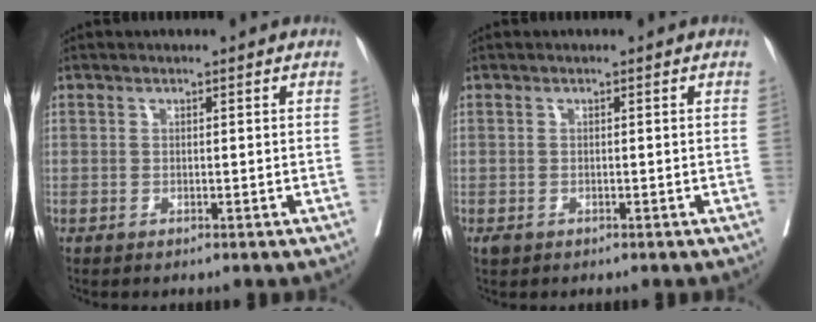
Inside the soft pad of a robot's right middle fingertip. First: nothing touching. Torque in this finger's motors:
{"motor_torque": [0.24, -0.28, 0.00, 0.03]}